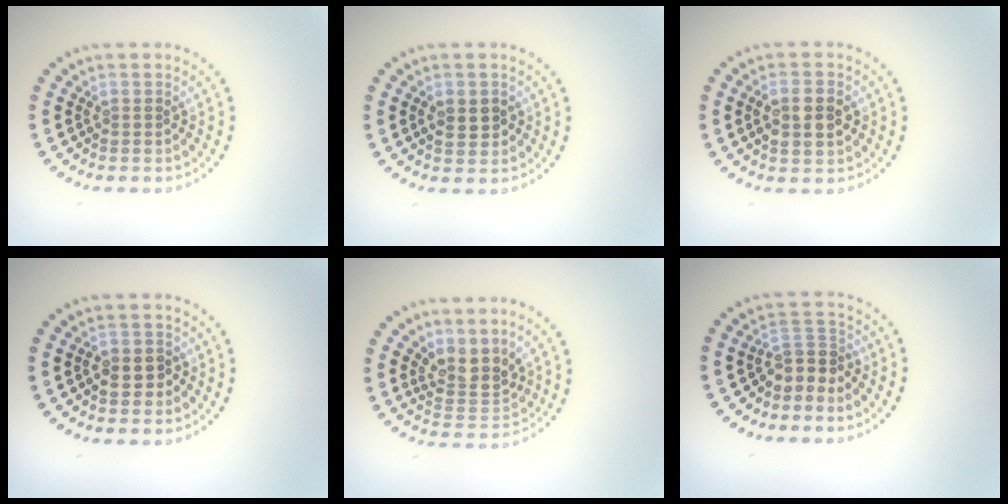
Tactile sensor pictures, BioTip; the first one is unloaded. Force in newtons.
{"total": 1.8, "press": 1.8, "slide": 0.1}
{"total": 2.9, "press": 2.9, "slide": 0.4}
{"total": 2.1, "press": 2.0, "slide": 0.6}
{"total": 3.3, "press": 2.5, "slide": 2.2}
{"total": 2.6, "press": 1.8, "slide": 1.8}